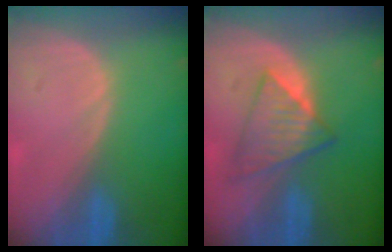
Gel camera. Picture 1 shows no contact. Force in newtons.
{"total": 6.0, "press": 5.9, "slide": 0.7}